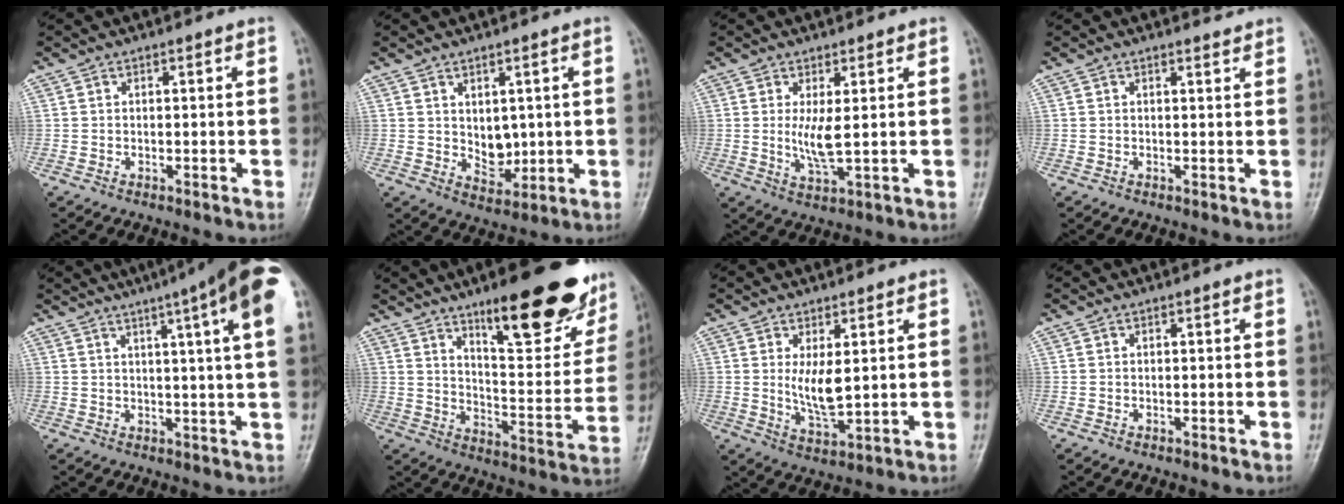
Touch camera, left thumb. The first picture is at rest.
{"total": 5.1, "force": [0.7, 3.7, 3.4], "torque": [-0.031, -0.016, 0.027]}
{"total": 4.6, "force": [0.6, 1.1, 4.4], "torque": [-0.091, -0.018, 0.017]}
{"total": 0.9, "force": [0.9, -0.1, -0.3], "torque": [0.005, -0.011, 0.013]}
{"total": 15.5, "force": [8.0, 0.9, 13.3], "torque": [-0.182, 0.004, 0.090]}
{"total": 23.2, "force": [14.9, 7.0, 16.4], "torque": [-0.179, -0.077, 0.221]}
{"total": 5.9, "force": [1.2, 2.3, 5.3], "torque": [-0.091, -0.023, 0.032]}
{"total": 0.0}